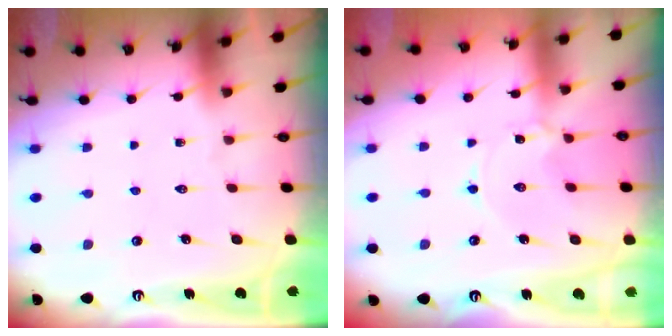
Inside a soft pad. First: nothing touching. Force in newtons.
{"total": 0.9, "press": 0.9, "slide": 0.2}